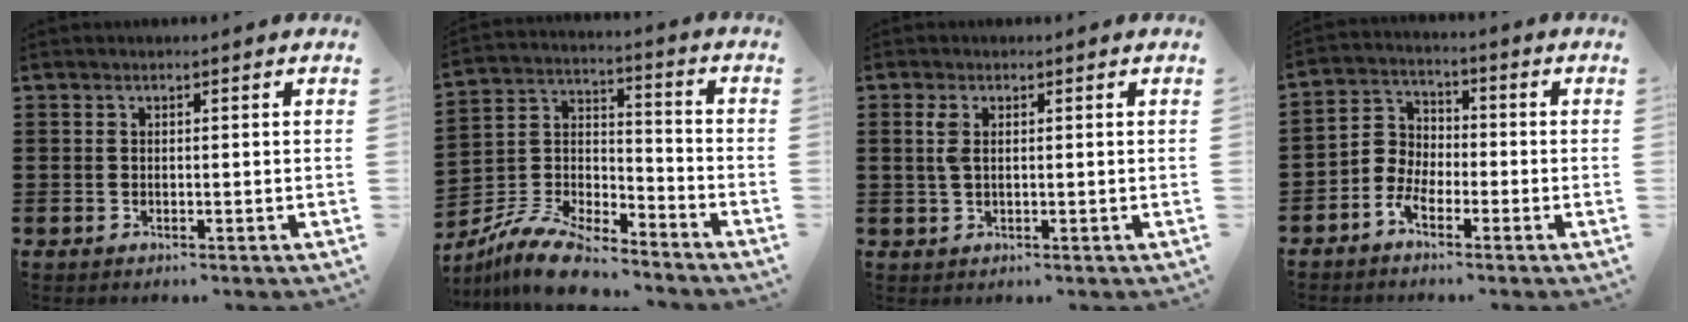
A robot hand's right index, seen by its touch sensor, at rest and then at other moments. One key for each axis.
{"total": 9.7, "fx": -8.6, "fy": 2.2, "fz": 3.8, "tx": -0.082, "ty": 0.021, "tz": -0.168}
{"total": 2.2, "fx": 0.6, "fy": 0.8, "fz": 1.9, "tx": -0.042, "ty": 0.005, "tz": 0.008}
{"total": 4.3, "fx": -2.9, "fy": 2.9, "fz": 1.3, "tx": -0.052, "ty": 0.007, "tz": -0.066}